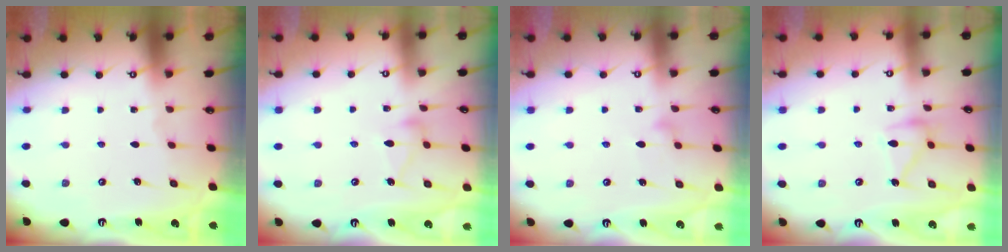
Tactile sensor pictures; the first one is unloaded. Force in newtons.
{"total": 8.4, "press": 8.4, "slide": 0.4}
{"total": 7.8, "press": 7.8, "slide": 0.6}
{"total": 12.9, "press": 12.9, "slide": 0.4}